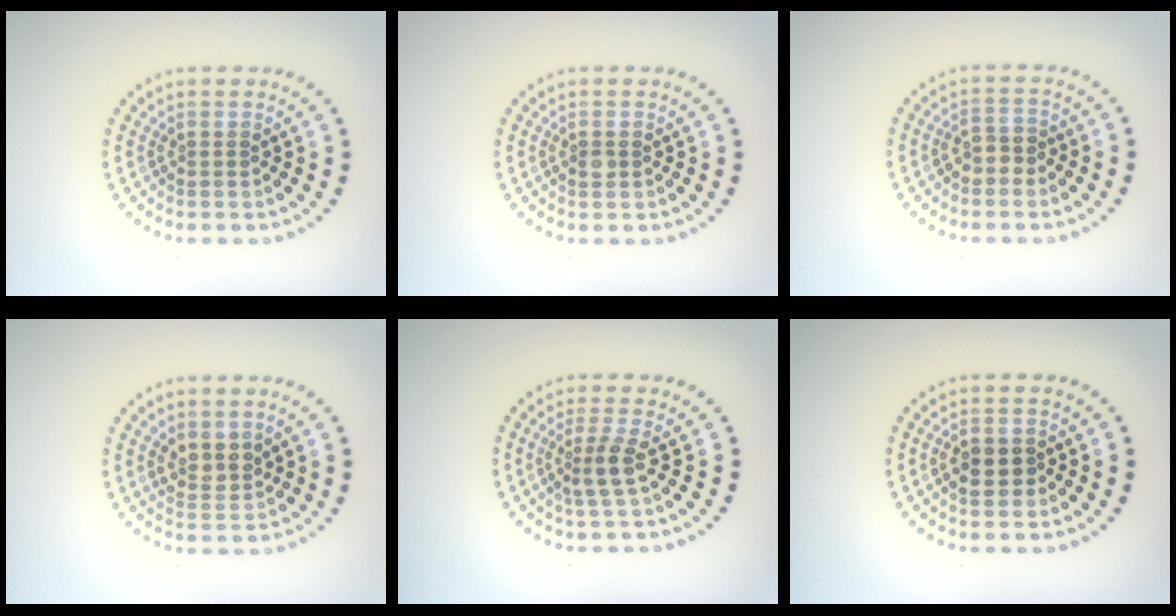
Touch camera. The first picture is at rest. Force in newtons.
{"total": 0.9, "press": 0.9, "slide": 0.2}
{"total": 1.7, "press": 1.6, "slide": 0.7}
{"total": 2.1, "press": 1.8, "slide": 1.0}
{"total": 2.2, "press": 1.8, "slide": 1.4}
{"total": 2.5, "press": 2.5, "slide": 0.6}